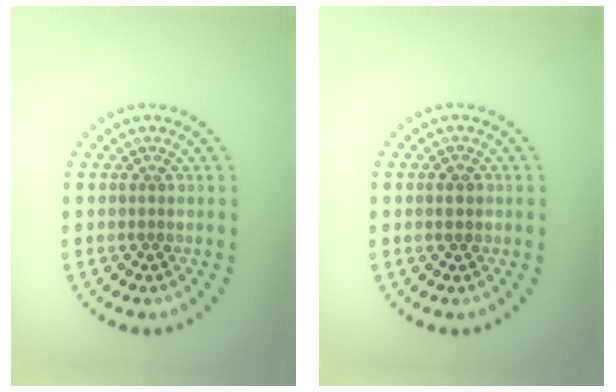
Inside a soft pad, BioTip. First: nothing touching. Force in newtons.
{"total": 1.8, "press": 1.8, "slide": 0.1}